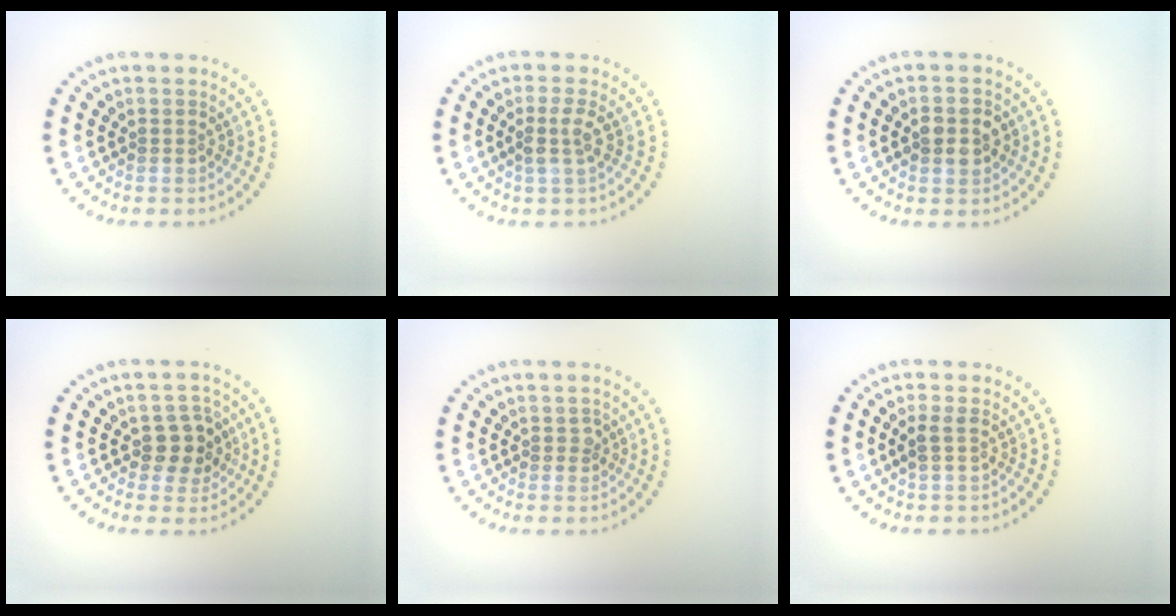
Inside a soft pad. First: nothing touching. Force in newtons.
{"total": 2.0, "press": 1.6, "slide": 1.2}
{"total": 2.9, "press": 2.9, "slide": 0.1}
{"total": 2.9, "press": 2.7, "slide": 1.0}
{"total": 0.6, "press": 0.5, "slide": 0.3}
{"total": 1.1, "press": 0.9, "slide": 0.6}